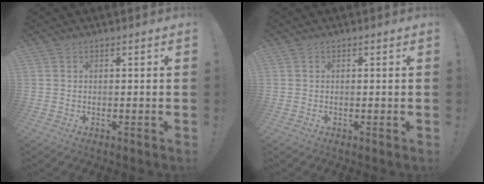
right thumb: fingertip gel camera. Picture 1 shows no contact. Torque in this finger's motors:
{"motor_torque": [0.00, -0.18, 0.03, -0.26, 0.08]}